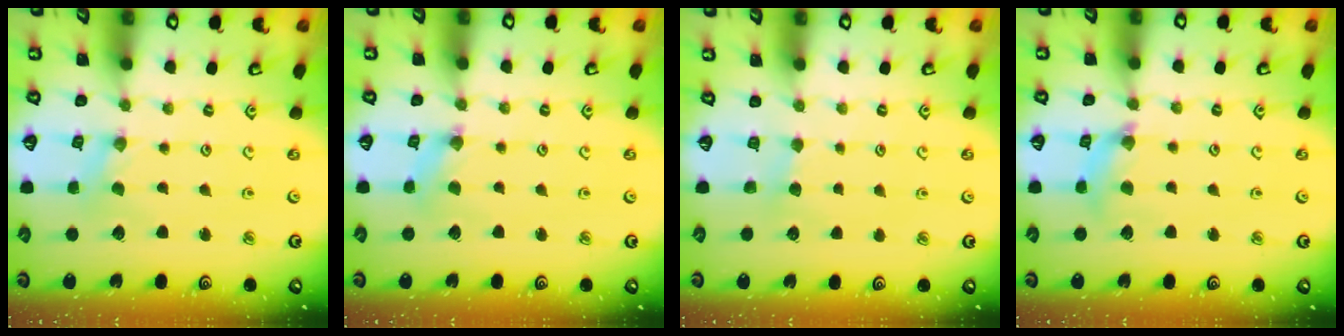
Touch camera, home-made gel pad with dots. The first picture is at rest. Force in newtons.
{"total": 1.3, "press": 1.3, "slide": 0.3}
{"total": 2.9, "press": 2.9, "slide": 0.3}
{"total": 6.1, "press": 6.1, "slide": 0.7}